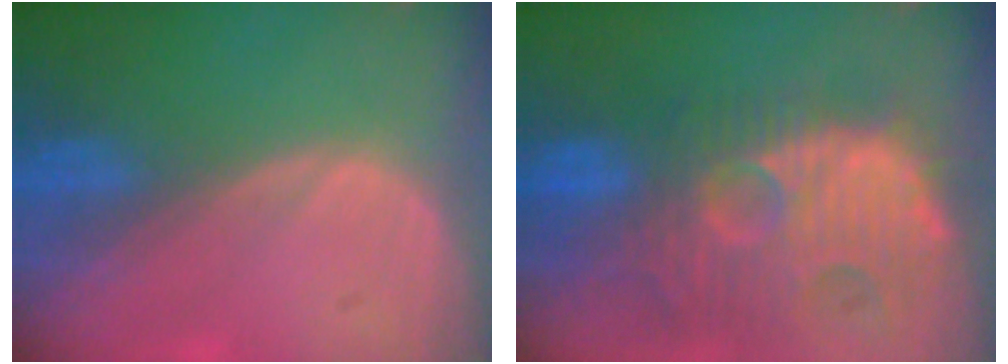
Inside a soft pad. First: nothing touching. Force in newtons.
{"total": 13.8, "press": 12.3, "slide": 6.4}